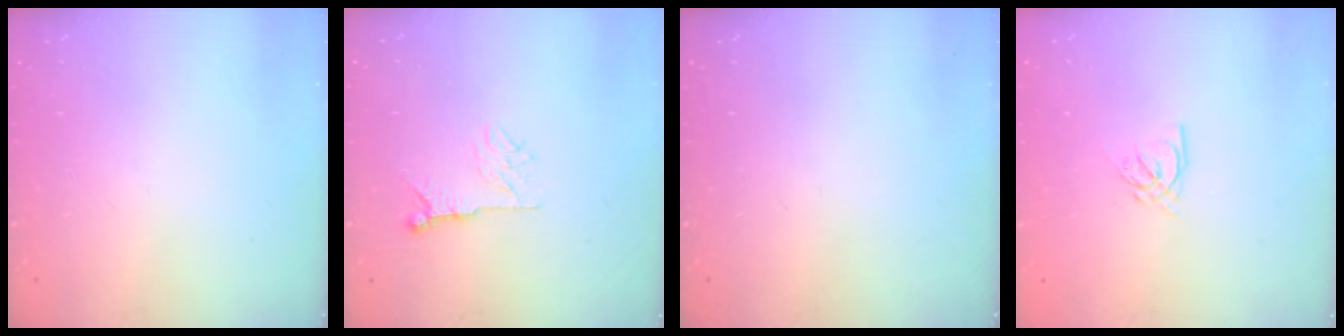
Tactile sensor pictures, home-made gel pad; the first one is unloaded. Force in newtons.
{"total": 7.2, "press": 7.2, "slide": 0.5}
{"total": 0.0}
{"total": 3.3, "press": 3.3, "slide": 0.3}